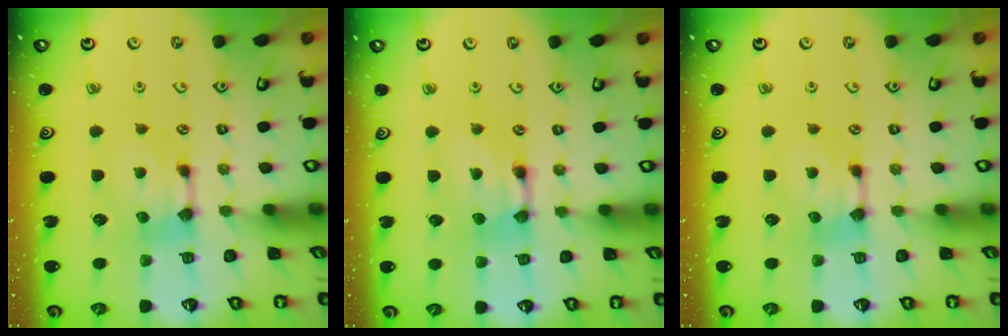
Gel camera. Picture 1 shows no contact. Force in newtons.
{"total": 1.8, "press": 1.8, "slide": 0.1}
{"total": 0.0}